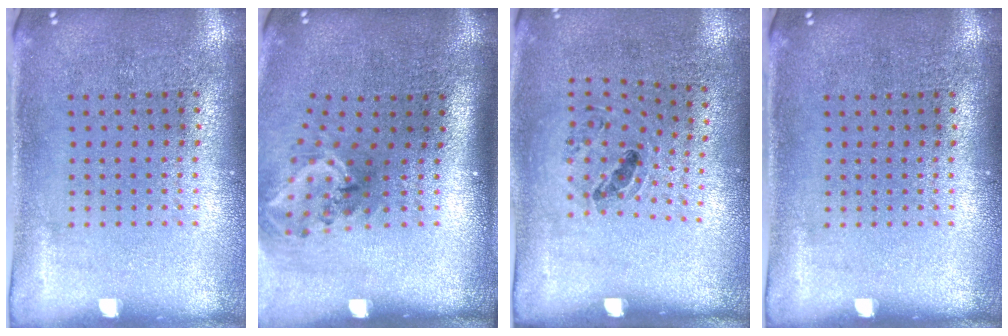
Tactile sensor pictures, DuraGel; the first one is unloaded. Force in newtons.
{"total": 2.1, "press": 1.3, "slide": 1.6}
{"total": 1.2, "press": 0.9, "slide": 0.8}
{"total": 0.0}